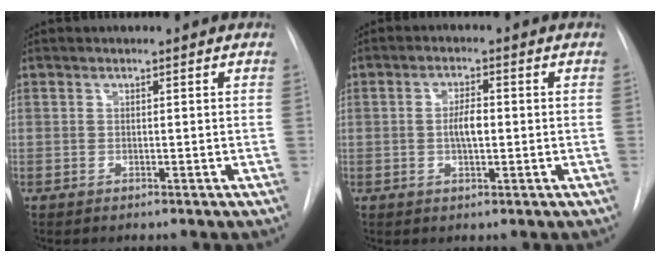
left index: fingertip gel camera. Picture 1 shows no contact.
{"total": 3.4, "force": [-0.2, 1.1, 3.2], "torque": [-0.058, 0.003, -0.004]}